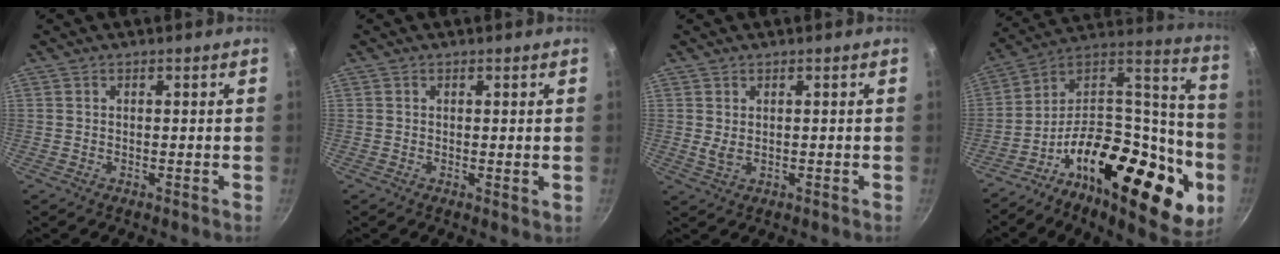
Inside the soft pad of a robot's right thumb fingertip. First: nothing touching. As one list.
[{"total": 0.9, "force": [0.3, 0.3, 0.8], "torque": [-0.012, -0.004, 0.003]}, {"total": 1.9, "force": [0.3, 1.0, 1.6], "torque": [-0.031, -0.004, 0.011]}, {"total": 33.3, "force": [-12.2, 15.8, 26.6], "torque": [-0.329, 0.059, -0.203]}]